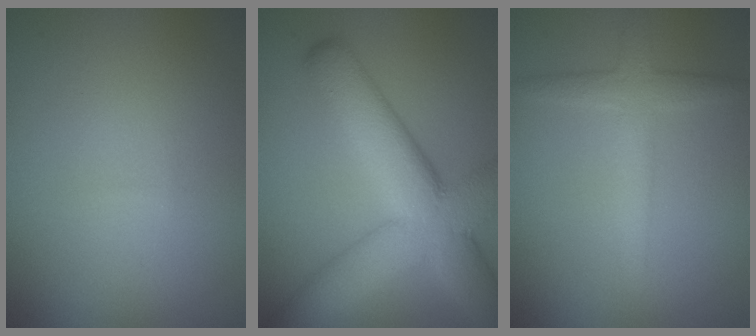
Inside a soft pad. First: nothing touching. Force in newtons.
{"total": 10.5, "press": 10.5, "slide": 0.8}
{"total": 3.1, "press": 3.1, "slide": 0.1}